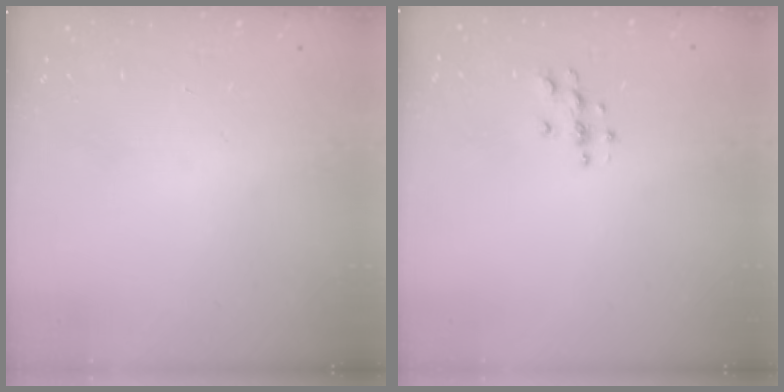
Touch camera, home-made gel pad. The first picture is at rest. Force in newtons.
{"total": 3.9, "press": 3.9, "slide": 0.4}